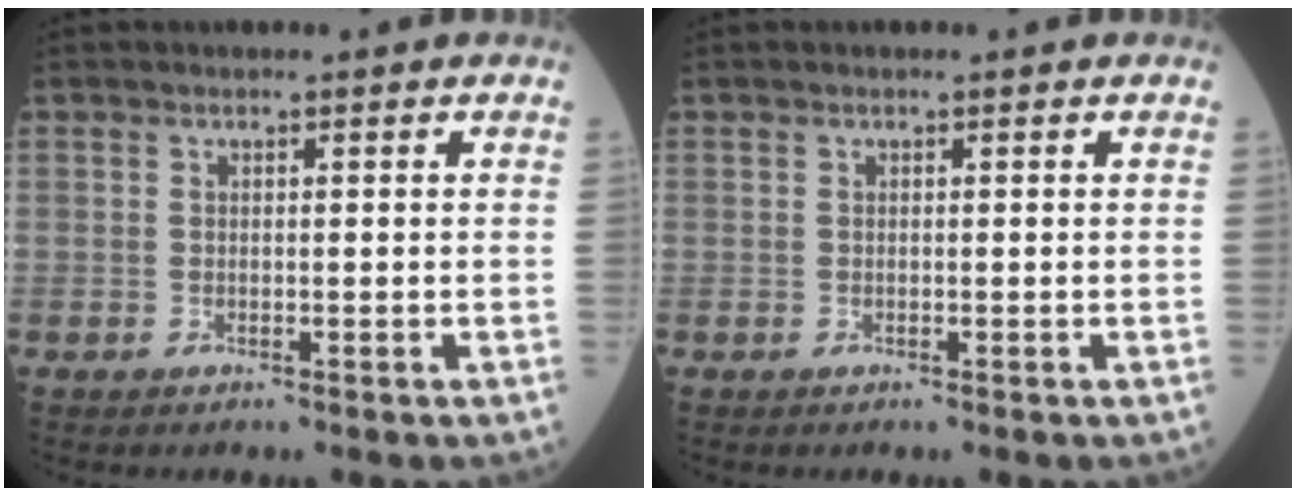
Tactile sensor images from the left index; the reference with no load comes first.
{"total": 0.0}